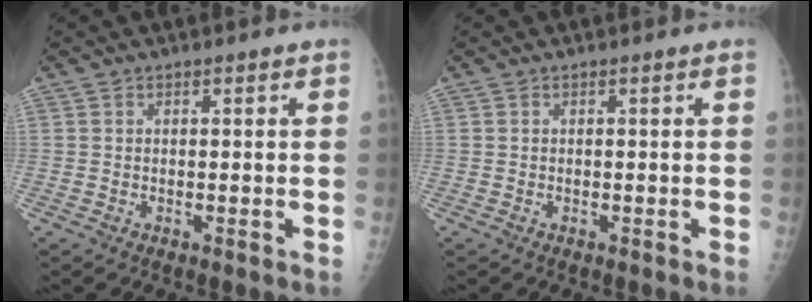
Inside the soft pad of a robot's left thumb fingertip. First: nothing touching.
{"total": 0.0}